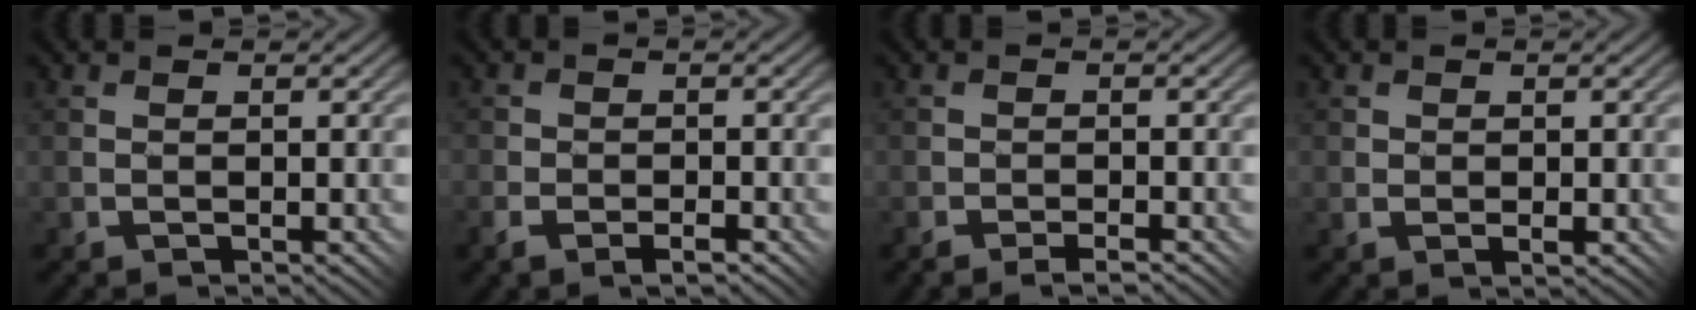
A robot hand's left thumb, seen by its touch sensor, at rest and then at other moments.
{"total": 4.0, "force": [-2.1, 2.8, 2.0], "torque": [-0.020, -0.006, -0.050]}
{"total": 2.0, "force": [-1.6, 0.8, 0.8], "torque": [-0.007, 0.002, -0.031]}
{"total": 1.4, "force": [0.3, 1.3, 0.6], "torque": [-0.005, -0.002, 0.007]}